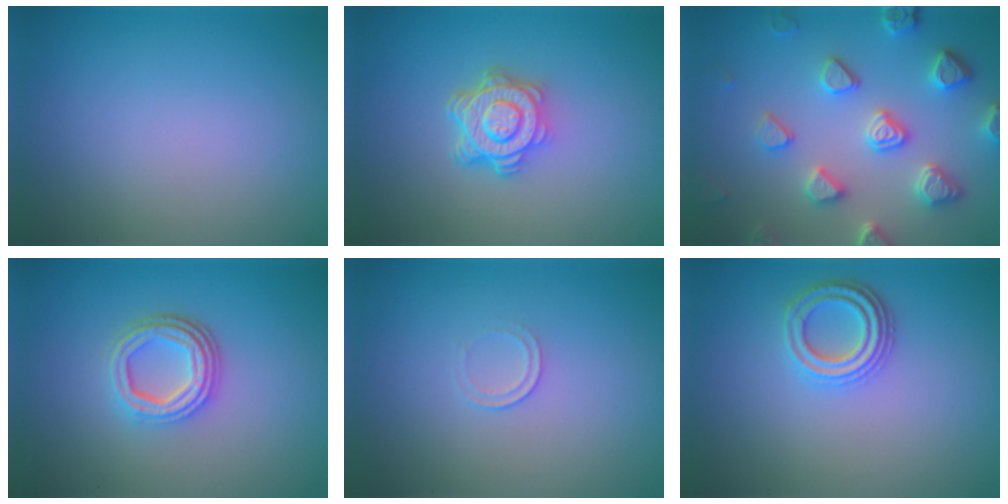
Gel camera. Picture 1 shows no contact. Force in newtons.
{"total": 4.8, "press": 3.7, "slide": 3.1}
{"total": 5.3, "press": 4.8, "slide": 2.2}
{"total": 4.4, "press": 3.3, "slide": 2.9}
{"total": 0.7, "press": 0.3, "slide": 0.6}
{"total": 3.0, "press": 2.7, "slide": 1.1}